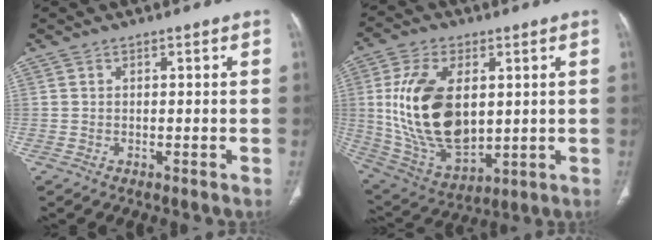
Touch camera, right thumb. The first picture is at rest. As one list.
[{"total": 20.3, "force": [2.5, 11.7, 16.4], "torque": [-0.303, -0.017, 0.066]}]